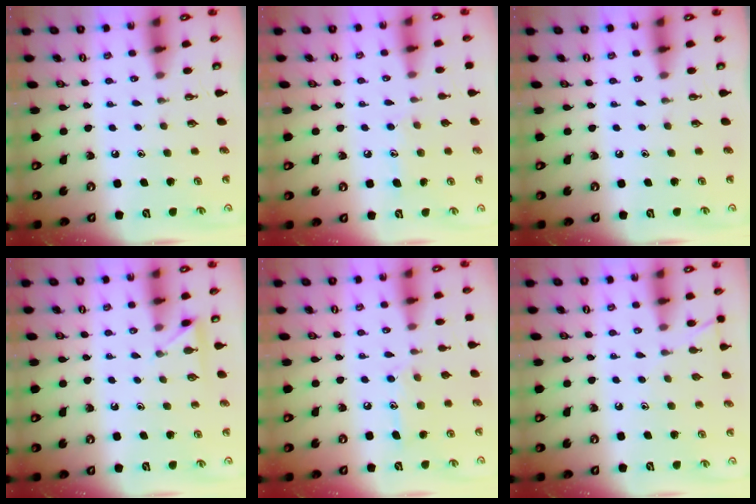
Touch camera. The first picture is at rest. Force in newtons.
{"total": 7.9, "press": 7.9, "slide": 0.4}
{"total": 0.0}
{"total": 3.5, "press": 3.5, "slide": 0.4}
{"total": 10.3, "press": 10.3, "slide": 0.8}
{"total": 5.4, "press": 5.3, "slide": 0.6}